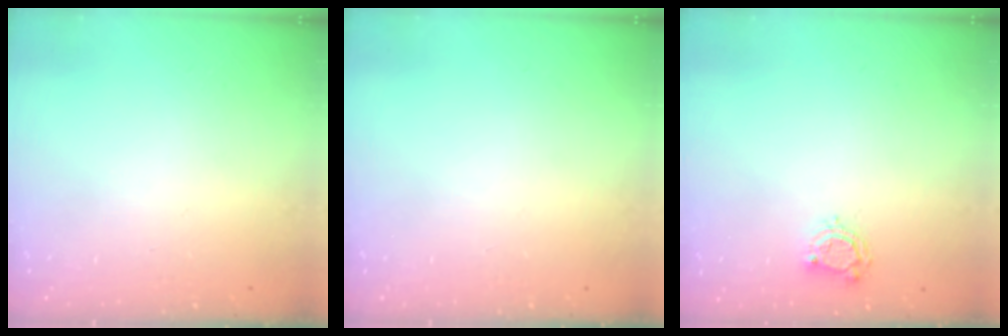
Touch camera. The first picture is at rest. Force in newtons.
{"total": 0.0}
{"total": 5.7, "press": 5.7, "slide": 0.4}